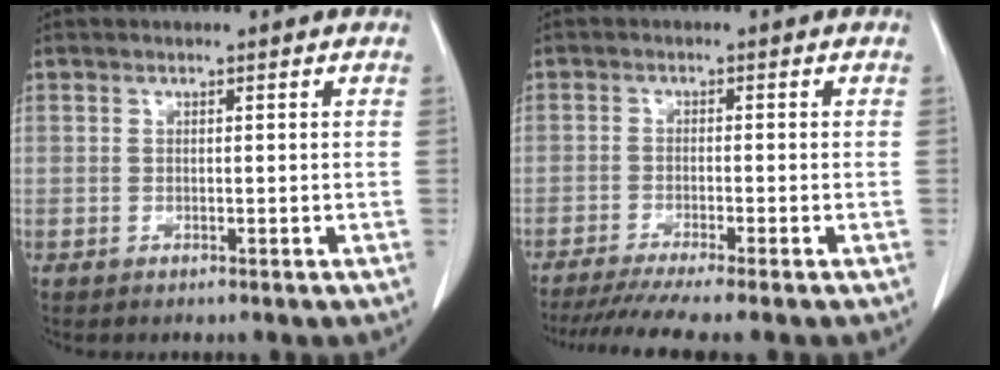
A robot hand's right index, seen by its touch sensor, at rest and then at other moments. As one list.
[{"total": 9.6, "force": [-8.2, -1.0, 5.0], "torque": [-0.064, -0.024, -0.129]}]